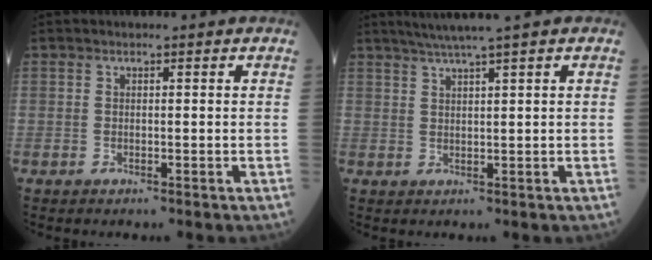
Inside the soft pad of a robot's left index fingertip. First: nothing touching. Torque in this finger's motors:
{"motor_torque": [0.03, -0.03, 0.01, 0.05]}